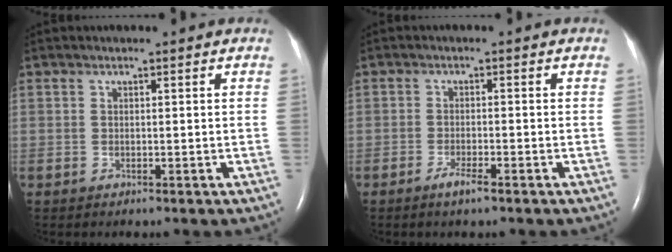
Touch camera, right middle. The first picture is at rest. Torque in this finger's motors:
{"motor_torque": [0.38, -0.27, 0.03, 0.01]}